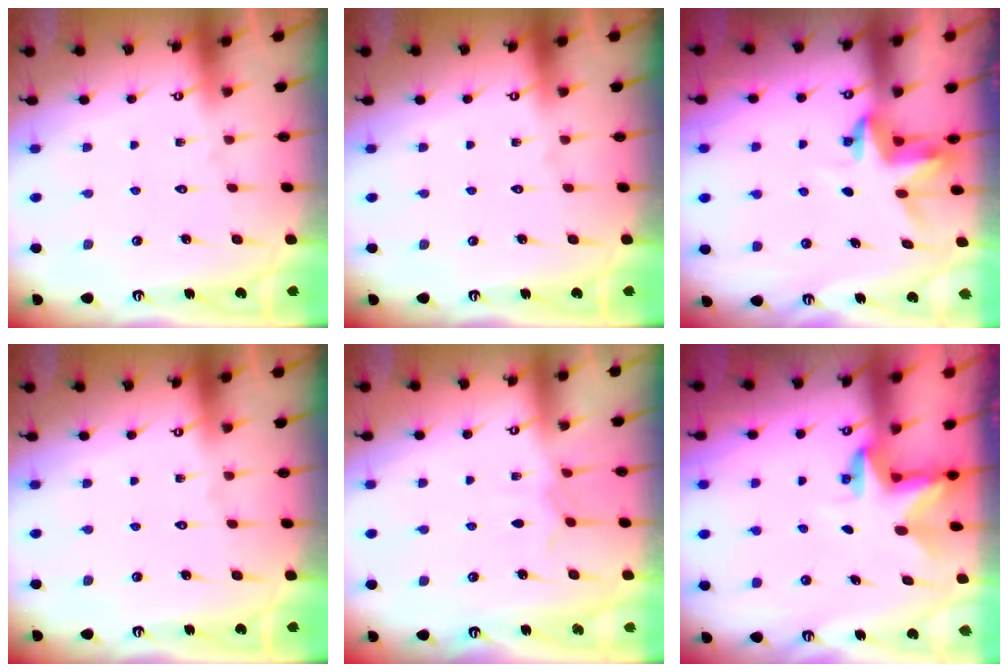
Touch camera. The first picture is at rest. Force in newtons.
{"total": 0.0}
{"total": 3.9, "press": 3.9, "slide": 0.3}
{"total": 0.0}
{"total": 4.6, "press": 4.5, "slide": 0.7}
{"total": 2.9, "press": 2.9, "slide": 0.2}